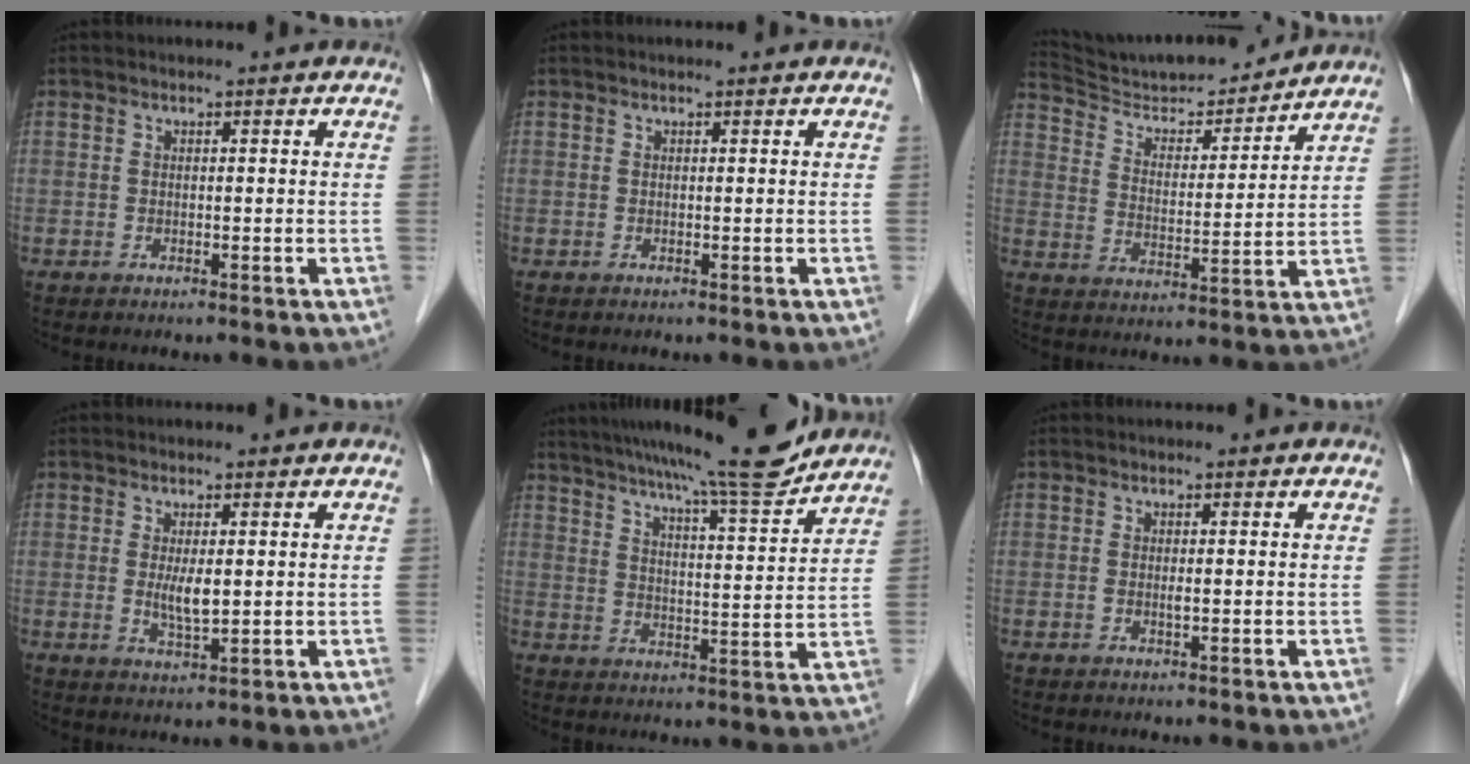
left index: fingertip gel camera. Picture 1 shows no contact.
{"total": 0.0}
{"total": 15.7, "force": [15.1, 1.8, 4.1], "torque": [-0.074, 0.000, 0.245]}
{"total": 3.5, "force": [0.4, 0.8, 3.4], "torque": [-0.067, -0.008, 0.011]}
{"total": 15.4, "force": [13.6, 0.1, 7.2], "torque": [-0.113, -0.005, 0.193]}
{"total": 0.8, "force": [0.0, 0.1, 0.7], "torque": [-0.018, -0.002, 0.000]}